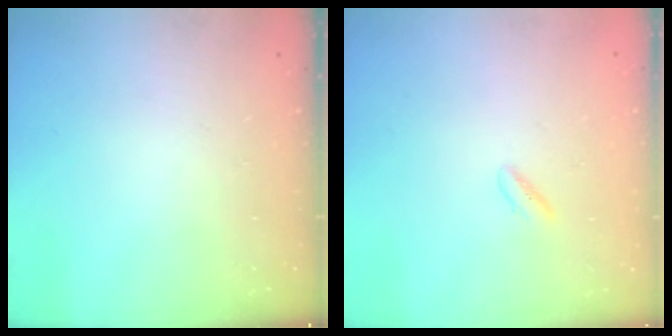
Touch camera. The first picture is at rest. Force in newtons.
{"total": 2.7, "press": 2.5, "slide": 0.9}